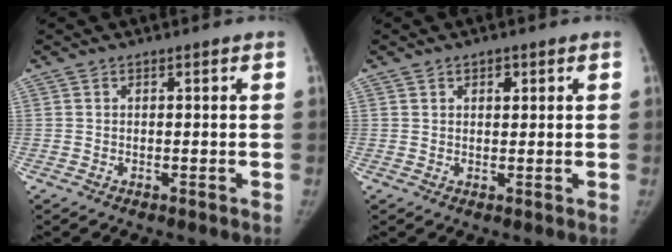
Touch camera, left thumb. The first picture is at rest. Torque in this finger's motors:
{"motor_torque": [-0.18, -0.07, -0.45, 0.31, -0.02]}